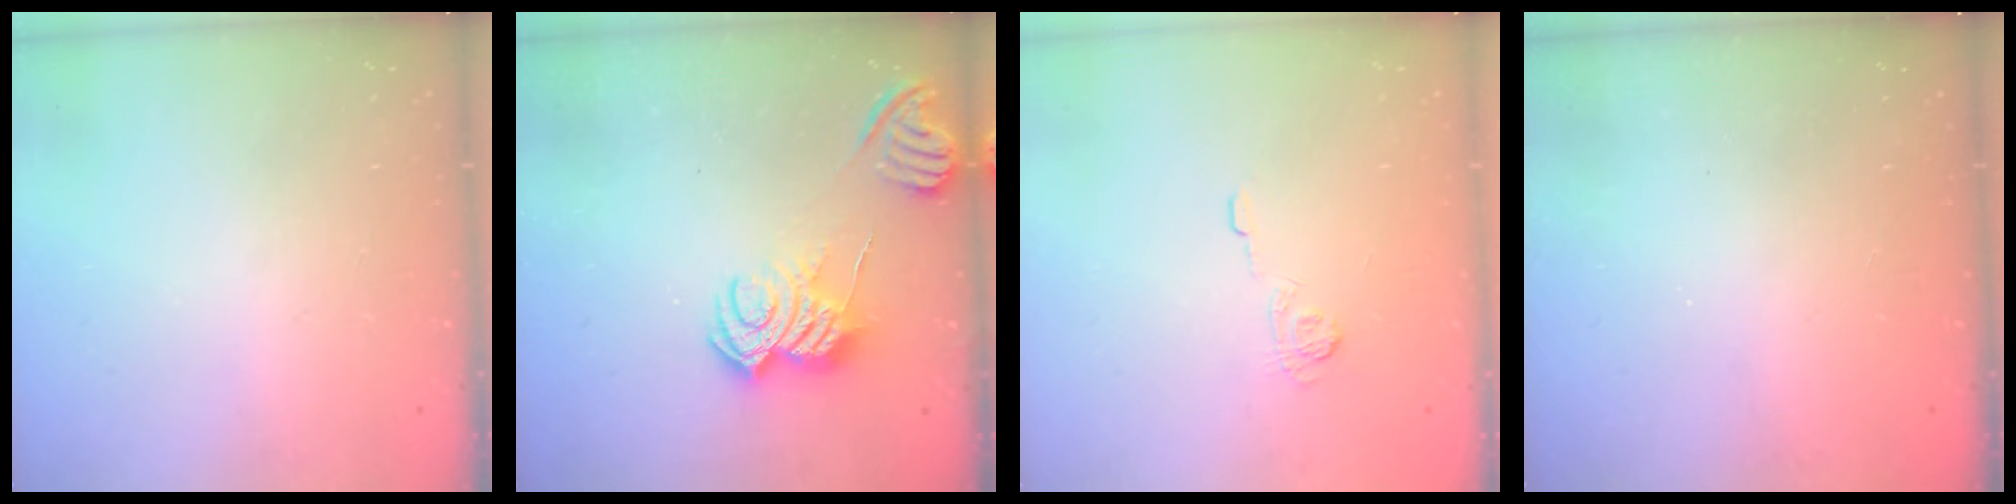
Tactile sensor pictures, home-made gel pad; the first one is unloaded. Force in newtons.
{"total": 8.2, "press": 8.2, "slide": 0.9}
{"total": 4.5, "press": 4.2, "slide": 1.6}
{"total": 2.3, "press": 2.2, "slide": 0.8}